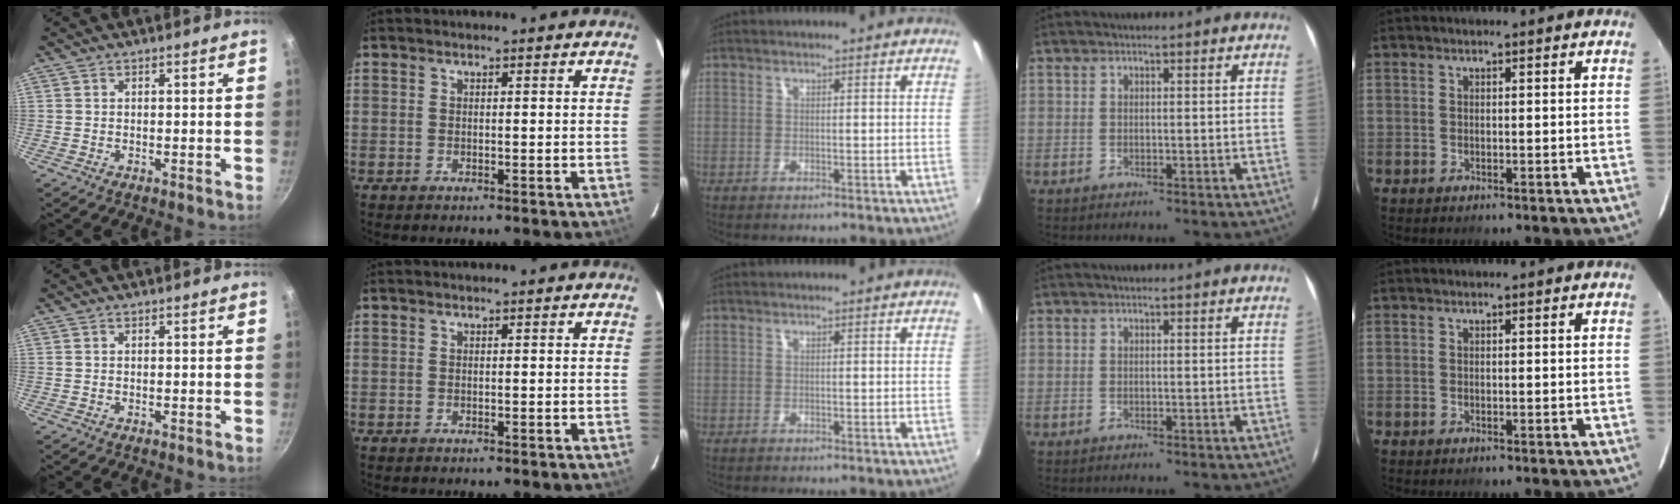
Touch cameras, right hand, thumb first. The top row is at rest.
{}